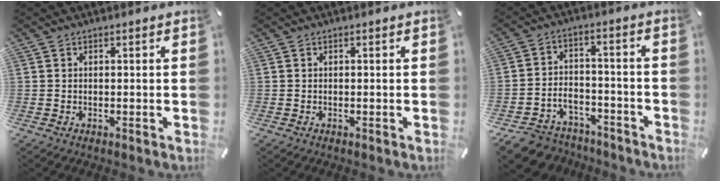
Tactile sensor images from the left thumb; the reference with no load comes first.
{"total": 0.0}
{"total": 7.4, "force": [-5.2, 4.9, 2.0], "torque": [-0.040, 0.027, -0.097]}